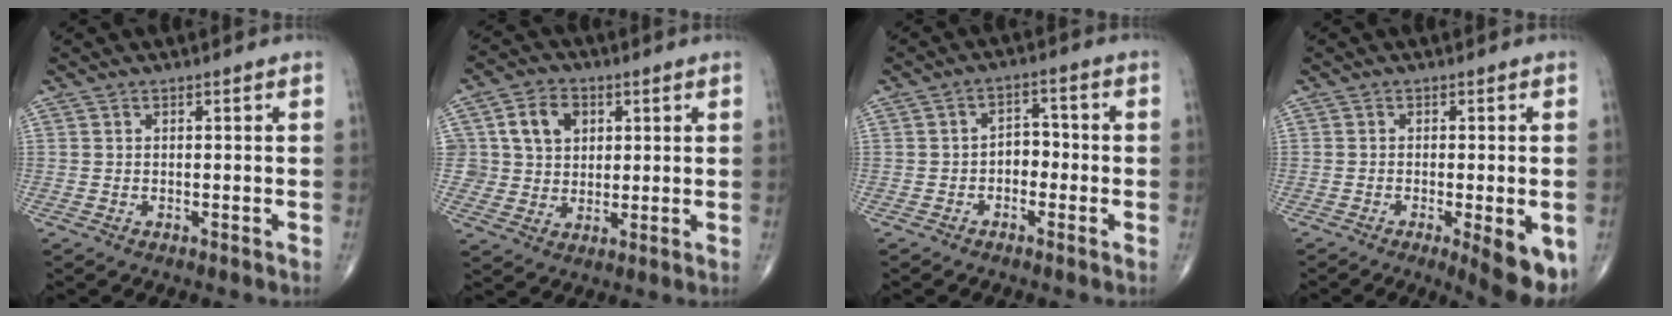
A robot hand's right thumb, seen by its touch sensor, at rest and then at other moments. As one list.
[{"total": 7.9, "force": [2.3, 6.6, 3.6], "torque": [-0.027, -0.006, 0.042]}, {"total": 3.9, "force": [-1.4, 2.8, 2.3], "torque": [-0.017, 0.024, -0.034]}, {"total": 8.6, "force": [-3.2, 2.2, 7.7], "torque": [-0.095, -0.015, -0.044]}]